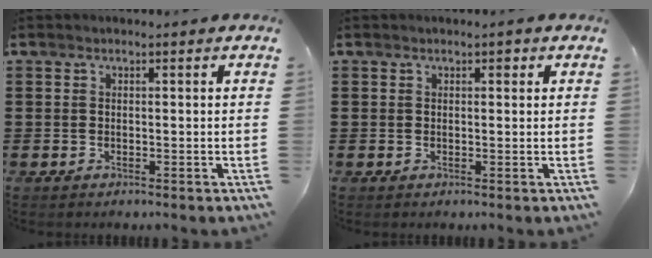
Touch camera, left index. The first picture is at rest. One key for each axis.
{"total": 1.0, "fx": 0.5, "fy": 0.5, "fz": 0.7, "tx": -0.006, "ty": 0.004, "tz": 0.005}